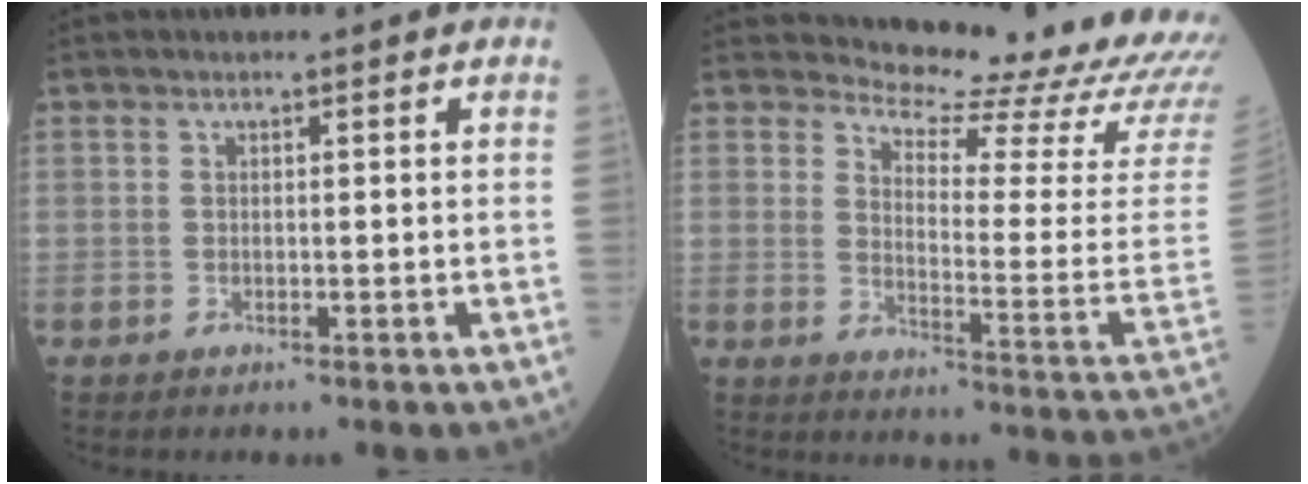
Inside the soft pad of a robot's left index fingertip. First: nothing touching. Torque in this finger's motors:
{"motor_torque": [0.96, -1.18, 0.14, 0.00]}